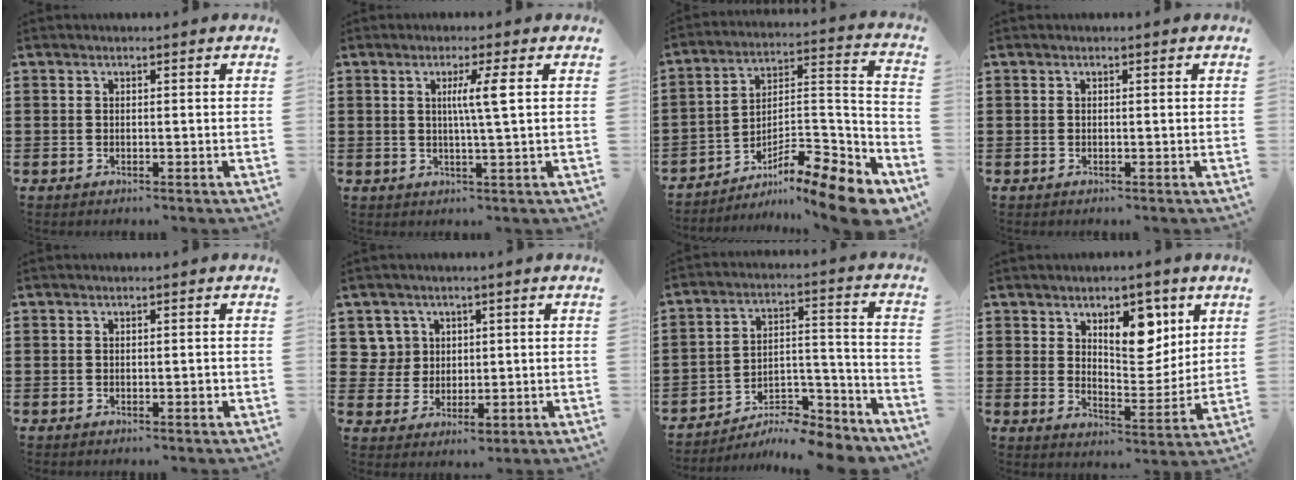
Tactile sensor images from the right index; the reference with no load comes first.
{"total": 4.4, "force": [0.8, -0.5, 4.3], "torque": [-0.082, -0.003, 0.008]}
{"total": 11.7, "force": [-8.7, 2.5, 7.4], "torque": [-0.099, 0.024, -0.163]}
{"total": 0.0}
{"total": 1.3, "force": [-0.6, 0.2, 1.1], "torque": [-0.021, -0.005, -0.009]}
{"total": 4.7, "force": [1.6, 4.4, 0.6], "torque": [-0.034, 0.016, 0.029]}
{"total": 8.5, "force": [-7.9, 1.6, 2.6], "torque": [-0.028, 0.023, -0.150]}
{"total": 8.7, "force": [4.8, 4.7, 5.5], "torque": [-0.087, -0.011, 0.079]}